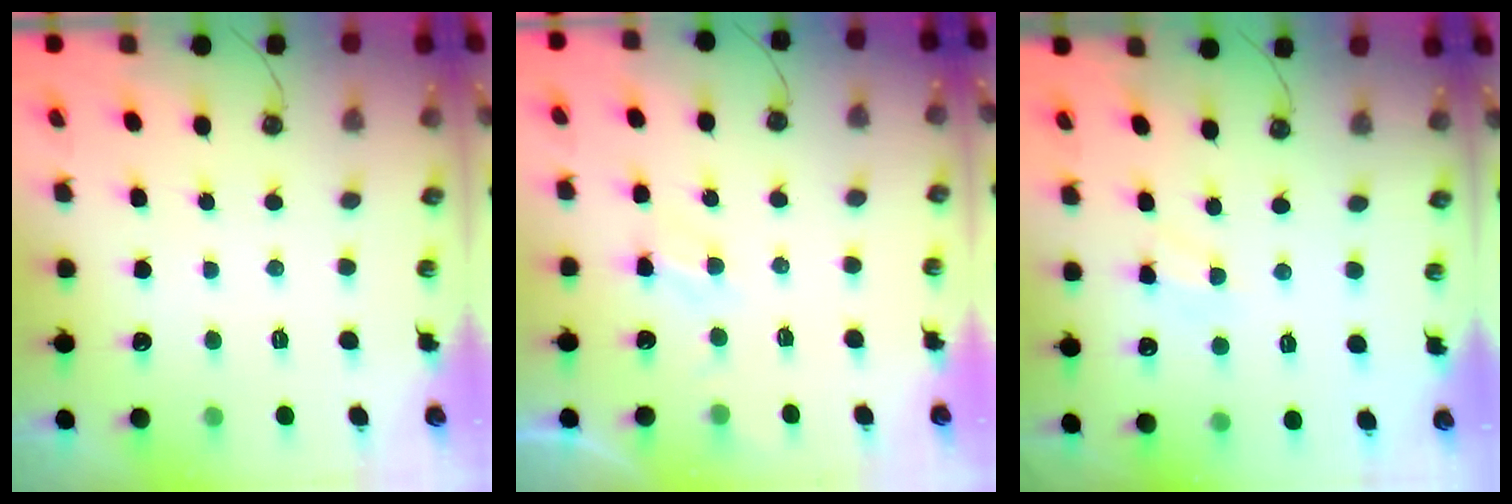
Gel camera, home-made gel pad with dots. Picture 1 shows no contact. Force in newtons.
{"total": 3.1, "press": 3.0, "slide": 0.5}
{"total": 3.1, "press": 3.1, "slide": 0.5}